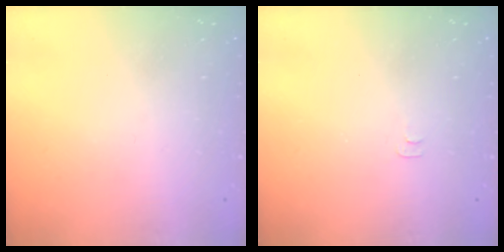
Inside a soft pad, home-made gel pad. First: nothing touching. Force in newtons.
{"total": 3.0, "press": 3.0, "slide": 0.3}